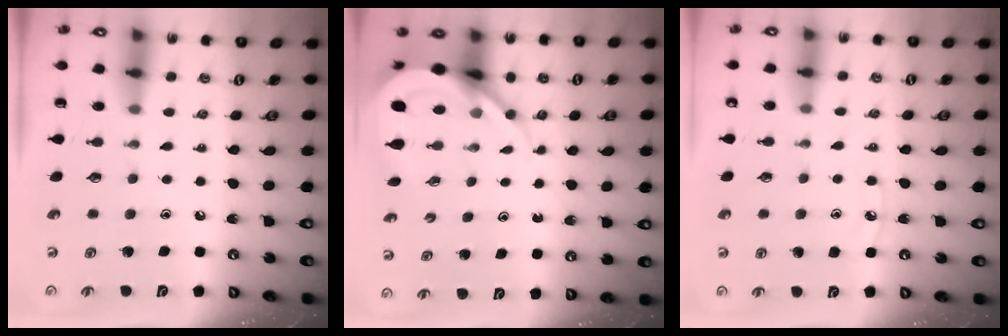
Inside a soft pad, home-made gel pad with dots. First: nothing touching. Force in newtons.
{"total": 8.8, "press": 8.7, "slide": 1.0}
{"total": 5.1, "press": 5.1, "slide": 0.4}